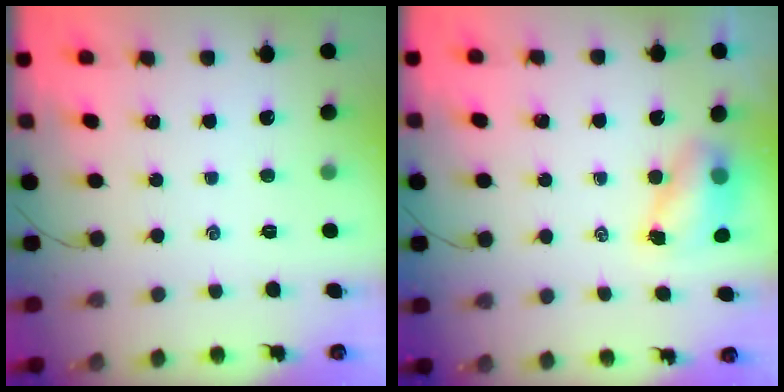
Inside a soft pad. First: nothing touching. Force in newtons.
{"total": 6.0, "press": 5.9, "slide": 0.7}